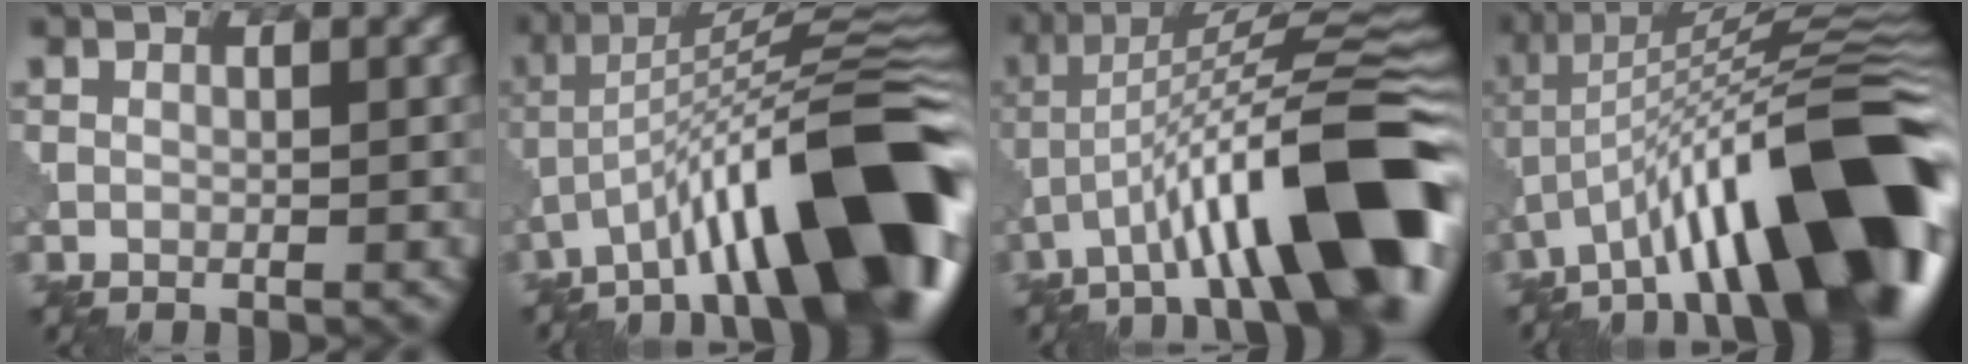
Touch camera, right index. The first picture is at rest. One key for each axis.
{"total": 15.3, "fx": -7.6, "fy": 3.4, "fz": 12.8, "tx": -0.191, "ty": 0.027, "tz": -0.121}
{"total": 14.3, "fx": -6.5, "fy": 3.1, "fz": 12.3, "tx": -0.188, "ty": 0.020, "tz": -0.099}
{"total": 16.7, "fx": -7.6, "fy": 4.3, "fz": 14.2, "tx": -0.188, "ty": 0.040, "tz": -0.129}